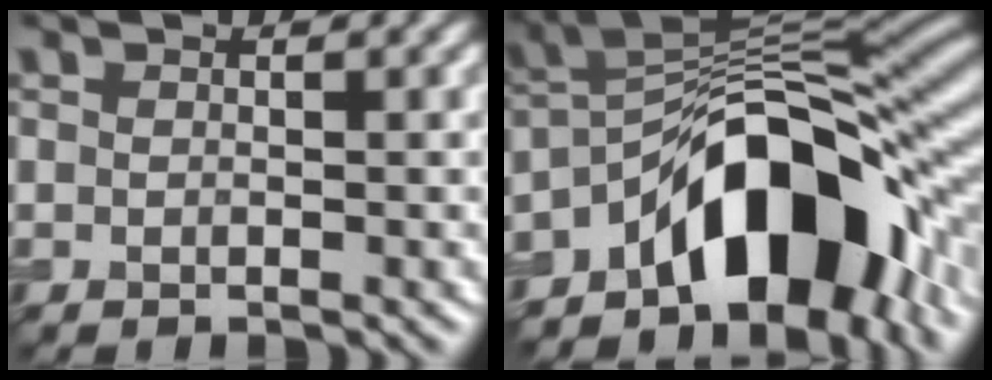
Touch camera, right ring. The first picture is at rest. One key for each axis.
{"total": 12.6, "fx": -6.5, "fy": 6.2, "fz": 9.0, "tx": -0.107, "ty": 0.024, "tz": -0.114}